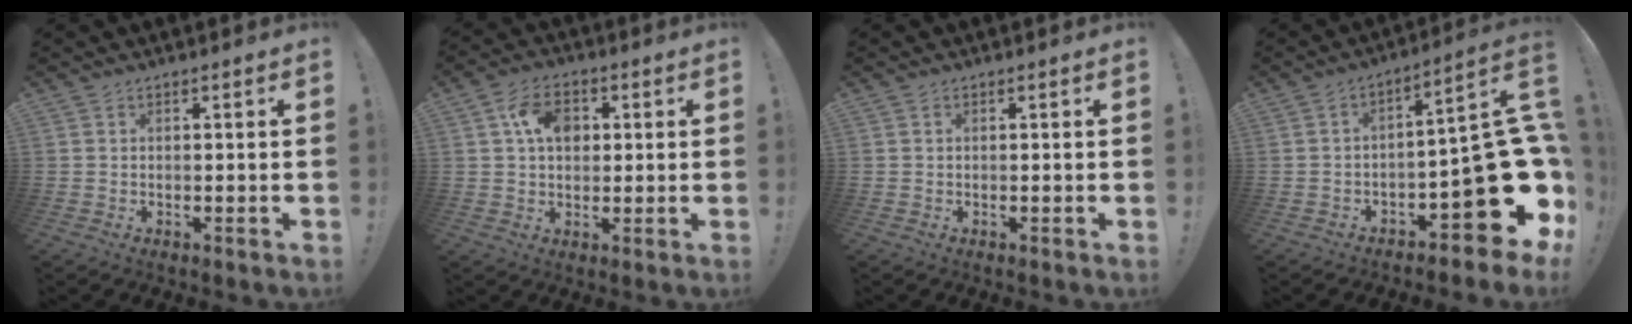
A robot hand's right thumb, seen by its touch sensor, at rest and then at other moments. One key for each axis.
{"total": 9.0, "fx": 2.5, "fy": 6.4, "fz": 5.8, "tx": -0.093, "ty": 0.008, "tz": 0.047}
{"total": 0.0}
{"total": 20.4, "fx": -5.9, "fy": 7.7, "fz": 17.9, "tx": -0.219, "ty": 0.023, "tz": -0.082}